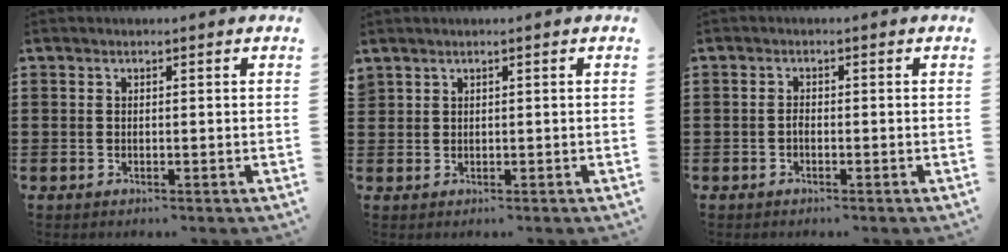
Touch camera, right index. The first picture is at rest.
{"total": 0.9, "force": [0.8, 0.4, 0.0], "torque": [-0.002, 0.000, 0.017]}
{"total": 0.9, "force": [-0.6, 0.3, 0.7], "torque": [-0.016, -0.004, -0.010]}